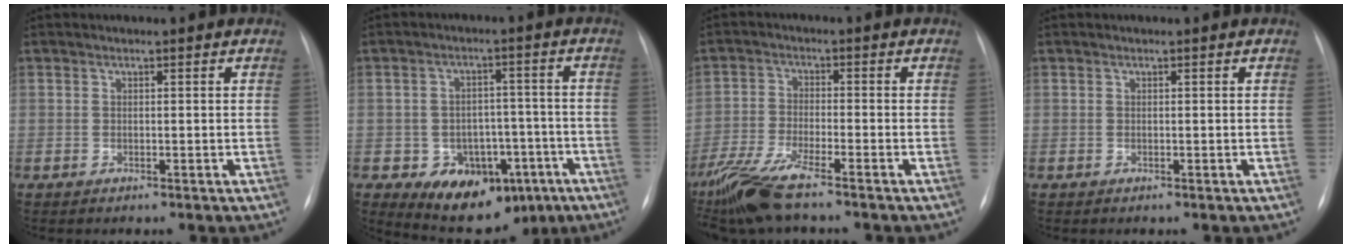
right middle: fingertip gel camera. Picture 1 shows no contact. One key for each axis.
{"total": 12.0, "fx": -6.1, "fy": 8.2, "fz": 6.3, "tx": -0.072, "ty": 0.026, "tz": -0.074}
{"total": 8.9, "fx": -7.0, "fy": 0.6, "fz": 5.5, "tx": -0.123, "ty": -0.025, "tz": -0.135}
{"total": 0.0}